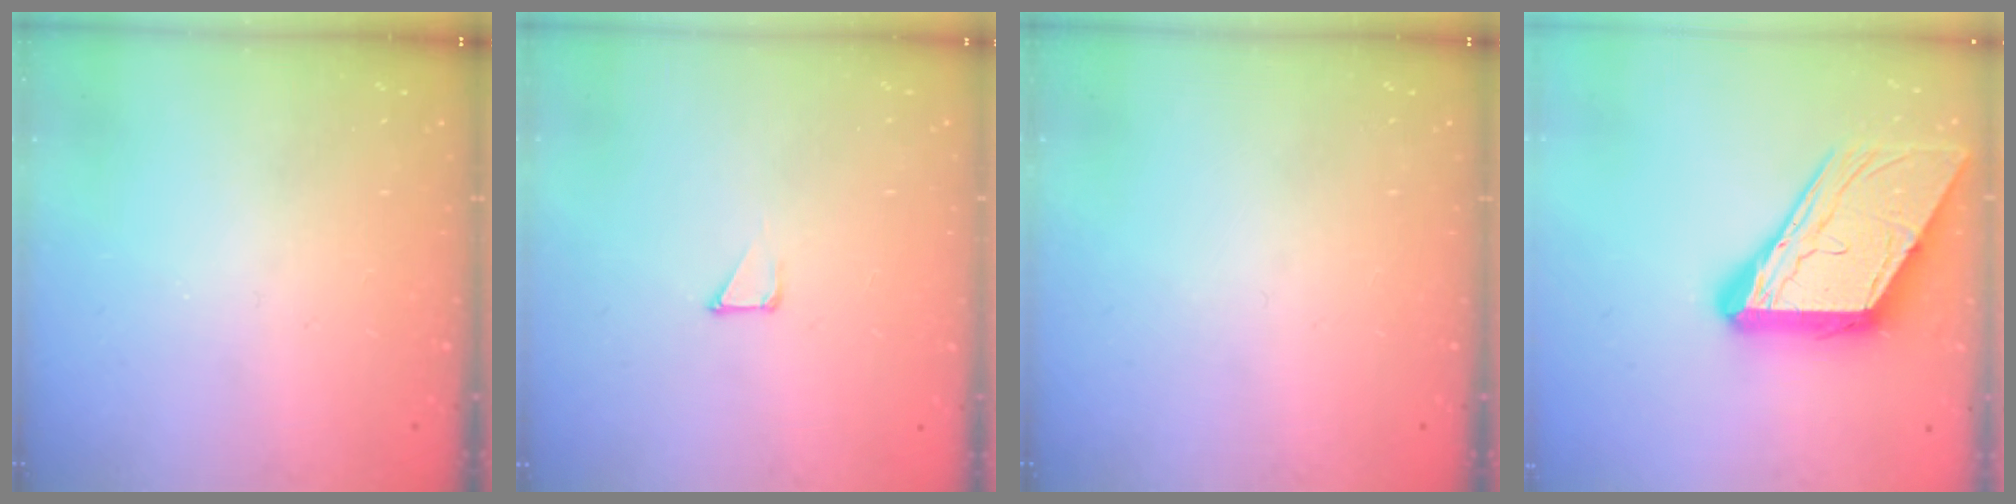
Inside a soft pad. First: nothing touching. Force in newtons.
{"total": 1.7, "press": 1.7, "slide": 0.0}
{"total": 0.0}
{"total": 16.3, "press": 16.2, "slide": 1.9}